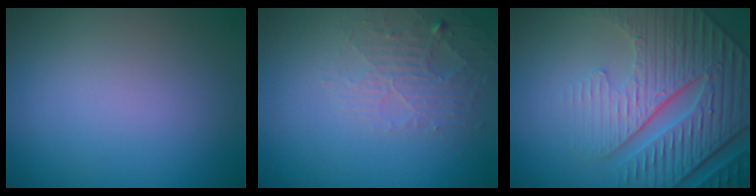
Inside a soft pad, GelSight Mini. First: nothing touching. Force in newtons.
{"total": 2.6, "press": 2.6, "slide": 0.4}
{"total": 7.5, "press": 6.0, "slide": 4.6}